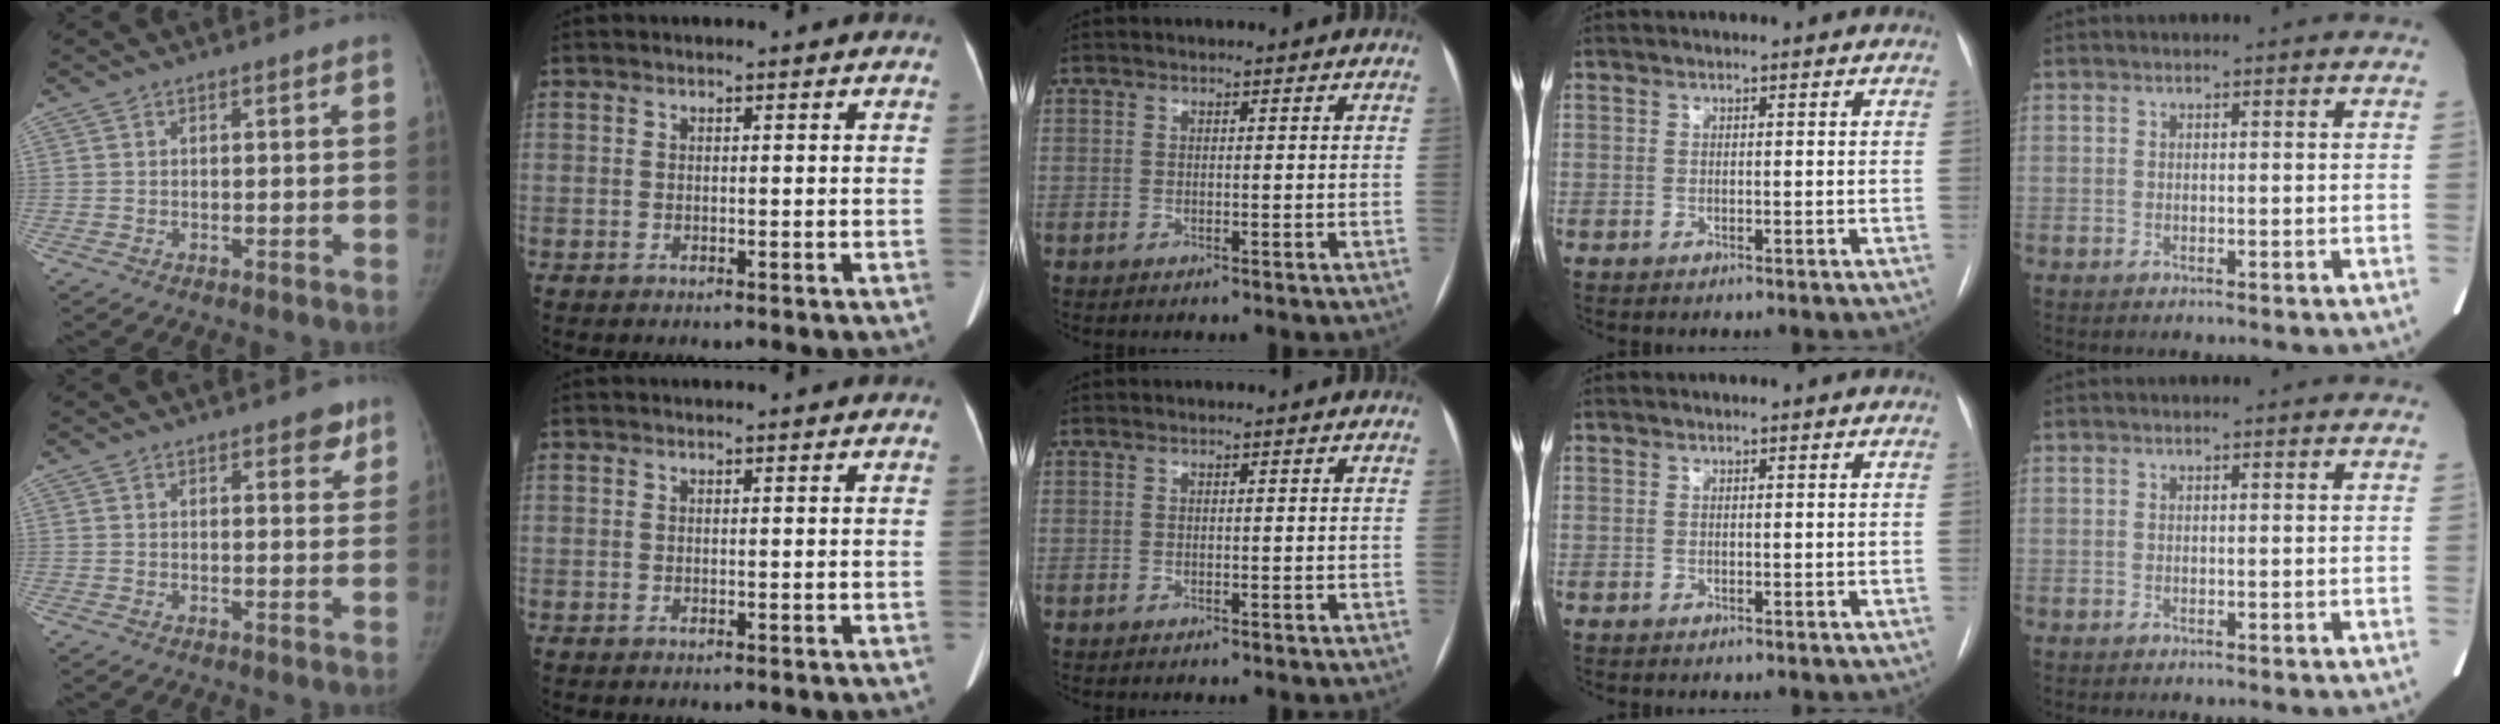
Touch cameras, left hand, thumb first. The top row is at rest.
{"thumb": {"total": 3.3, "force": [2.1, 1.7, 1.9], "torque": [0.000, -0.008, 0.022]}, "index": {"total": 1.1, "force": [1.0, 0.0, 0.3], "torque": [-0.009, 0.013, 0.015]}}